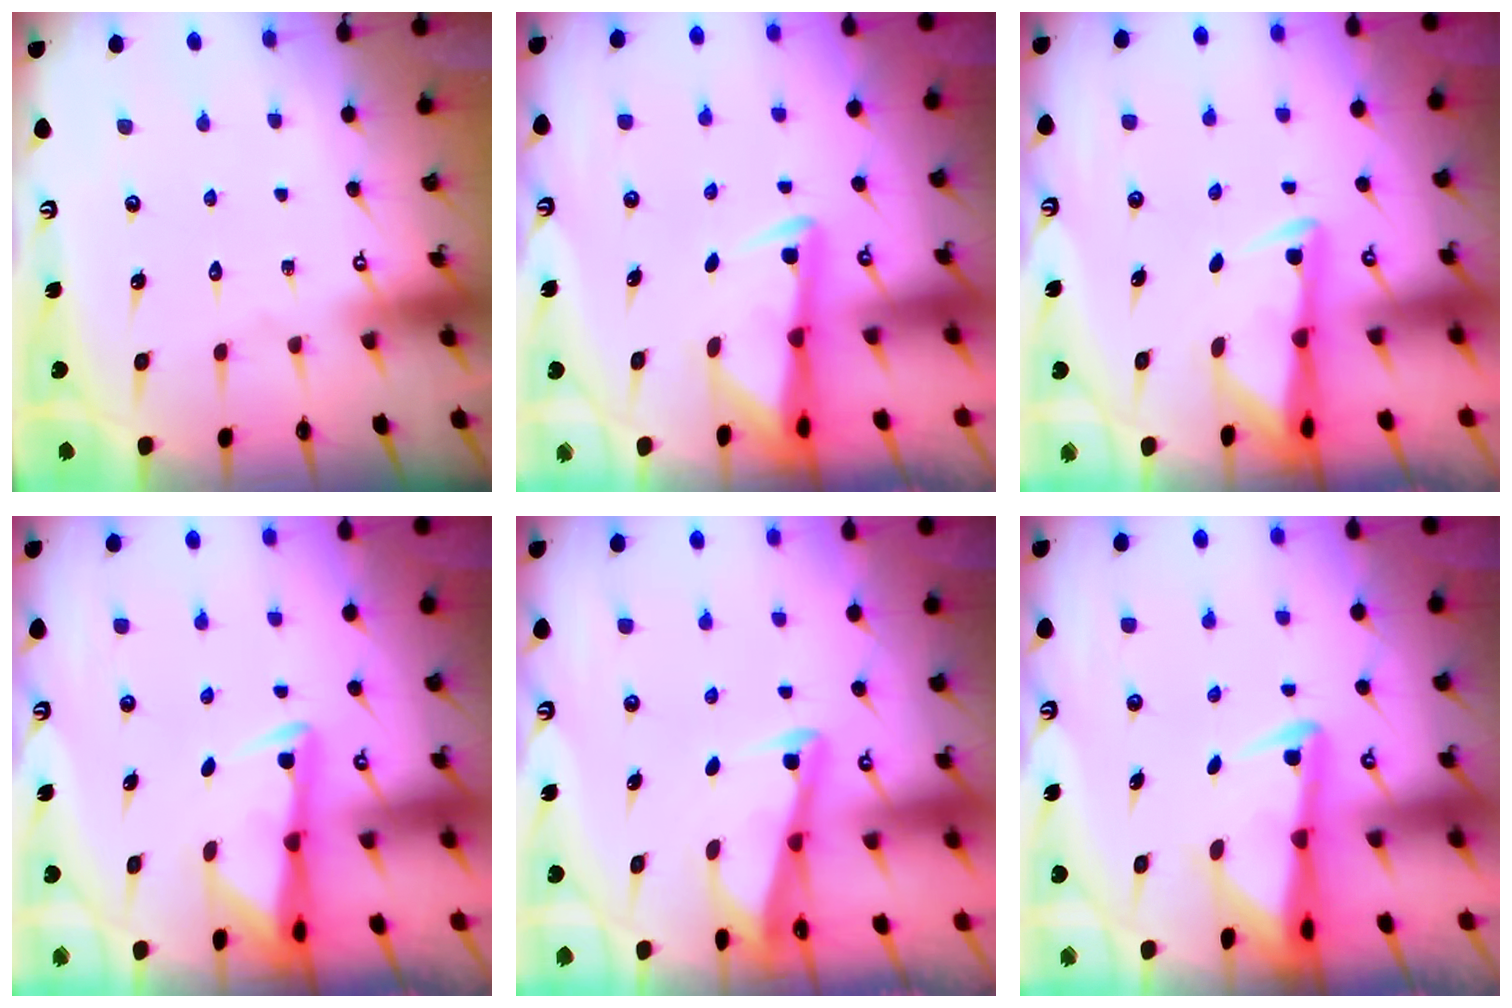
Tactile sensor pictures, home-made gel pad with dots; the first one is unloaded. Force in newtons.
{"total": 2.7, "press": 2.6, "slide": 0.5}
{"total": 3.0, "press": 2.9, "slide": 0.5}
{"total": 3.0, "press": 2.9, "slide": 0.5}
{"total": 2.8, "press": 2.8, "slide": 0.4}
{"total": 2.6, "press": 2.5, "slide": 0.7}